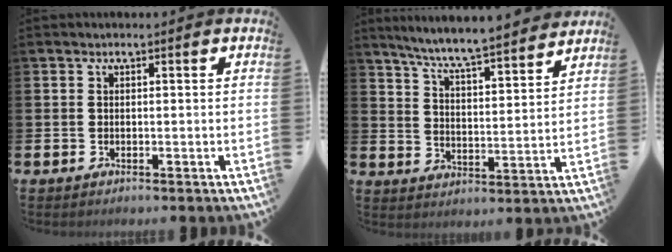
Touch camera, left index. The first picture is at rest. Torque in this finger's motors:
{"motor_torque": [0.26, -0.45, 0.51, 0.21]}